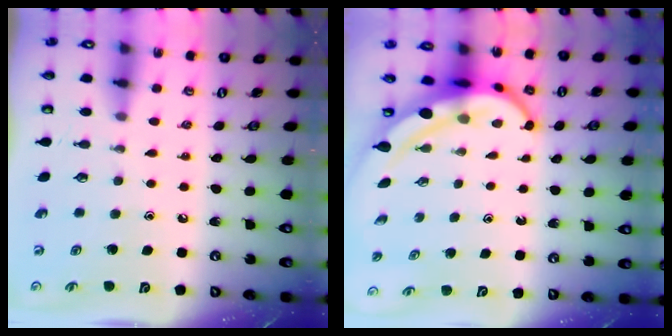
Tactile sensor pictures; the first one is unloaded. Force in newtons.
{"total": 7.0, "press": 6.9, "slide": 1.1}